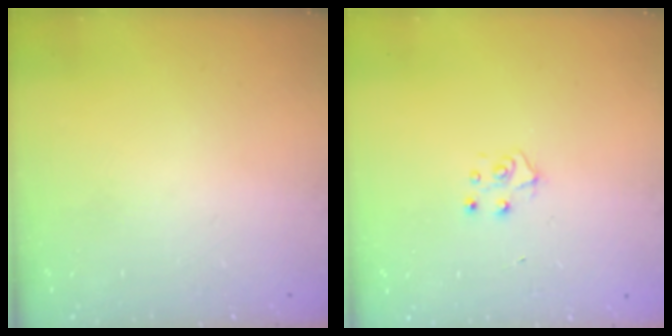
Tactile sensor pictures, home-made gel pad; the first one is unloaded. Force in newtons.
{"total": 5.7, "press": 5.7, "slide": 0.5}